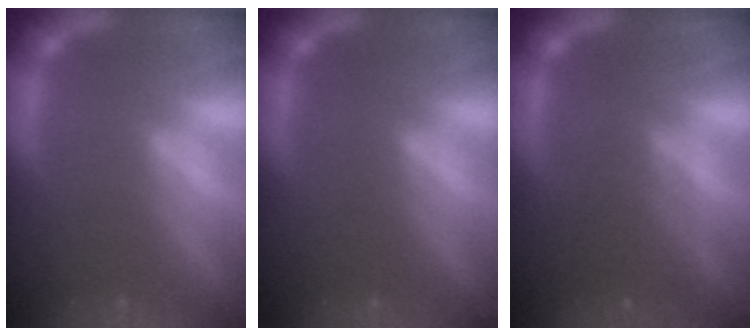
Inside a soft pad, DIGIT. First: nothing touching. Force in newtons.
{"total": 0.0}
{"total": 3.0}